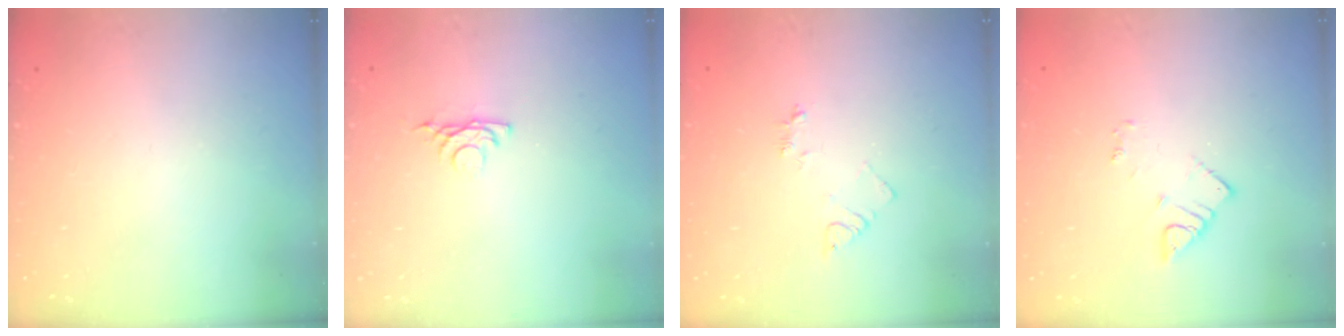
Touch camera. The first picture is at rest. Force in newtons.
{"total": 4.3, "press": 4.2, "slide": 0.8}
{"total": 3.9, "press": 3.8, "slide": 0.4}
{"total": 3.4, "press": 3.4, "slide": 0.6}